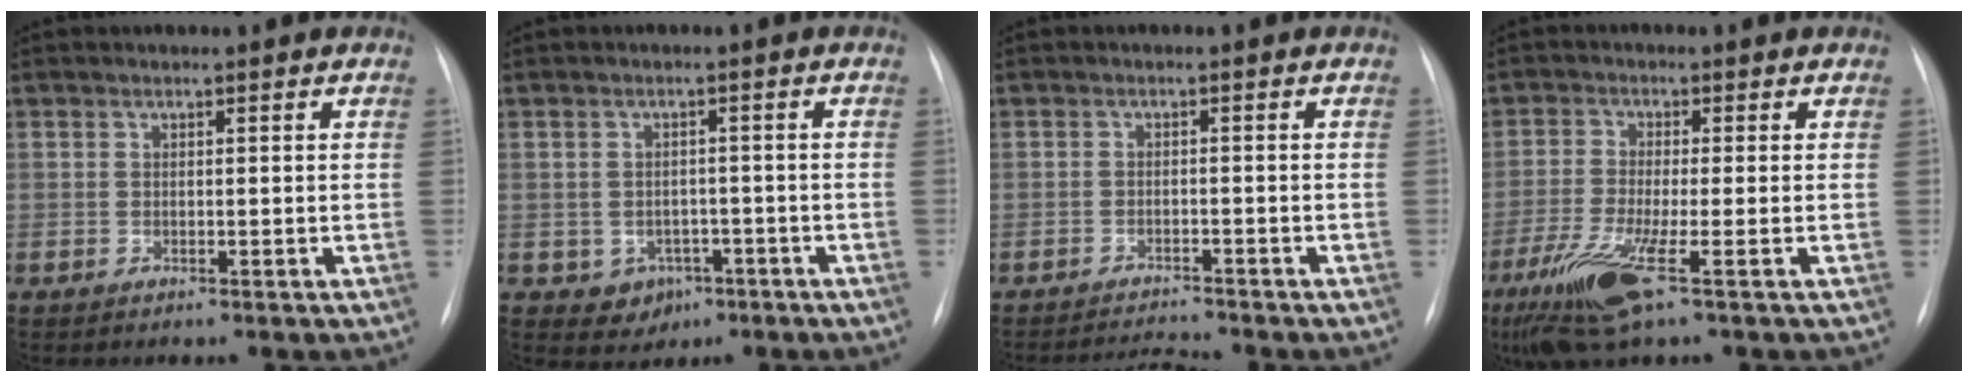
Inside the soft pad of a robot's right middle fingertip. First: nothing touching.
{"total": 4.1, "force": [-1.7, 3.5, 1.1], "torque": [-0.010, 0.010, -0.013]}
{"total": 3.2, "force": [-3.0, -1.1, -0.3], "torque": [-0.002, -0.016, -0.048]}
{"total": 9.0, "force": [-4.5, 0.5, 7.7], "torque": [-0.162, -0.030, -0.087]}